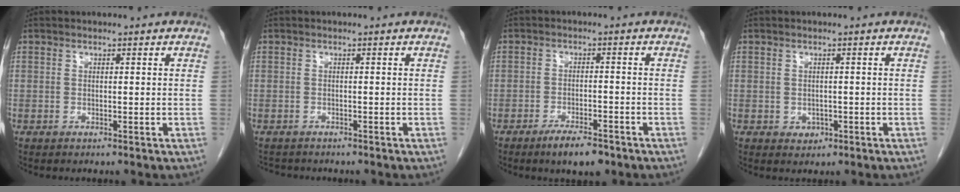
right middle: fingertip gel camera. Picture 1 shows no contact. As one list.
[{"total": 2.6, "force": [-2.3, 1.0, 0.5], "torque": [-0.008, -0.004, -0.031]}, {"total": 5.1, "force": [-3.6, 1.5, 3.2], "torque": [-0.056, -0.001, -0.056]}, {"total": 1.4, "force": [-0.4, 1.2, 0.6], "torque": [-0.007, 0.003, -0.001]}]